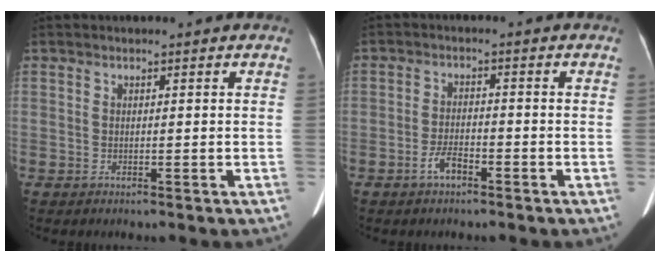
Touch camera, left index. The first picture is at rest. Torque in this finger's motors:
{"motor_torque": [0.58, 0.52, 0.08, 0.04]}